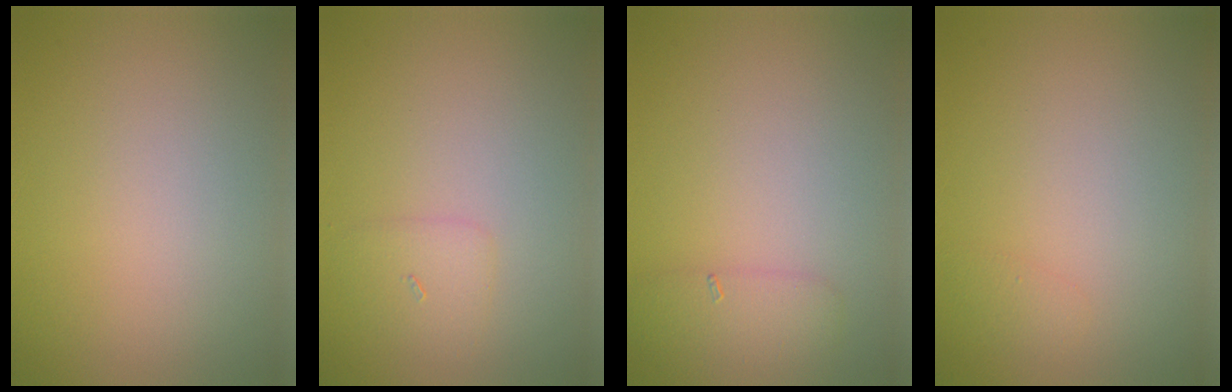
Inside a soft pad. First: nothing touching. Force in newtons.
{"total": 1.4, "press": 1.4, "slide": 0.1}
{"total": 1.9, "press": 1.9, "slide": 0.1}
{"total": 0.6, "press": 0.6, "slide": 0.0}